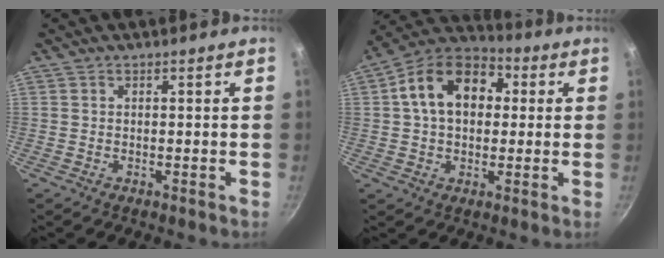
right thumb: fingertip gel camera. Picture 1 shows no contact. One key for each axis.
{"total": 15.2, "fx": 2.7, "fy": 10.7, "fz": 10.4, "tx": -0.139, "ty": 0.030, "tz": 0.025}